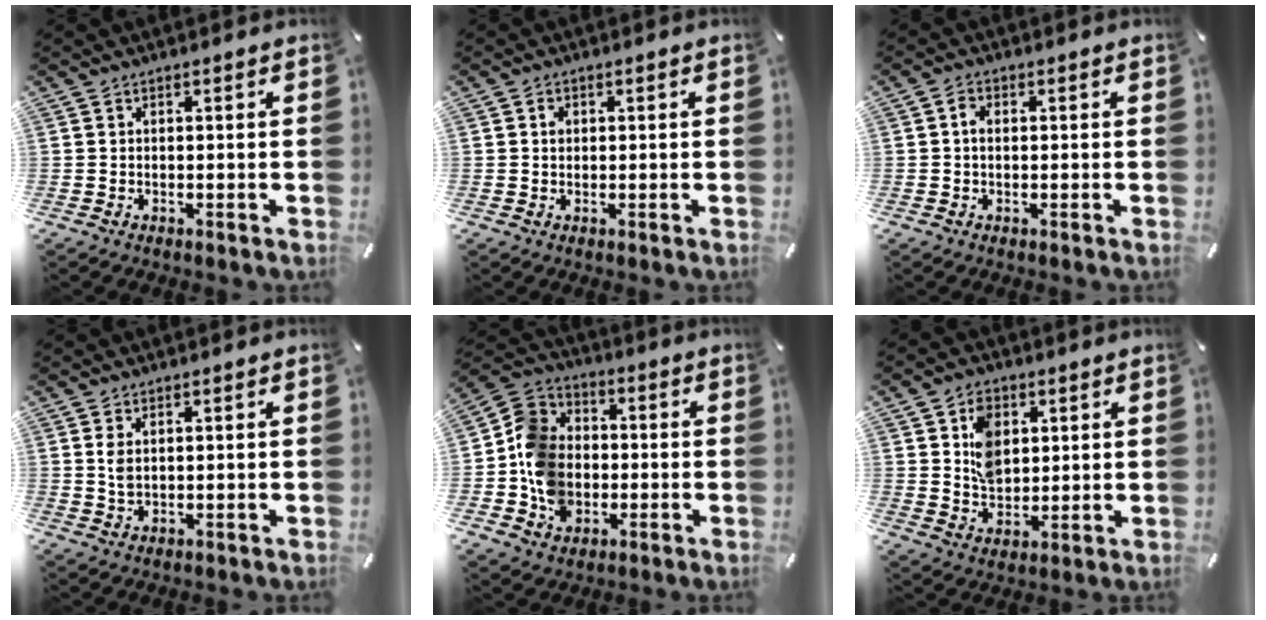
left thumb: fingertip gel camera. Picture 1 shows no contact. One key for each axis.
{"total": 1.4, "fx": 0.2, "fy": 1.2, "fz": 0.6, "tx": -0.006, "ty": 0.002, "tz": 0.002}
{"total": 1.9, "fx": 0.1, "fy": 1.4, "fz": 1.4, "tx": -0.029, "ty": 0.006, "tz": 0.000}
{"total": 2.7, "fx": 0.8, "fy": 1.3, "fz": 2.3, "tx": -0.065, "ty": -0.001, "tz": 0.007}
{"total": 13.3, "fx": -3.4, "fy": 11.3, "fz": 6.3, "tx": -0.142, "ty": 0.035, "tz": -0.056}
{"total": 8.4, "fx": 2.6, "fy": 6.7, "fz": 4.3, "tx": -0.069, "ty": 0.004, "tz": 0.046}